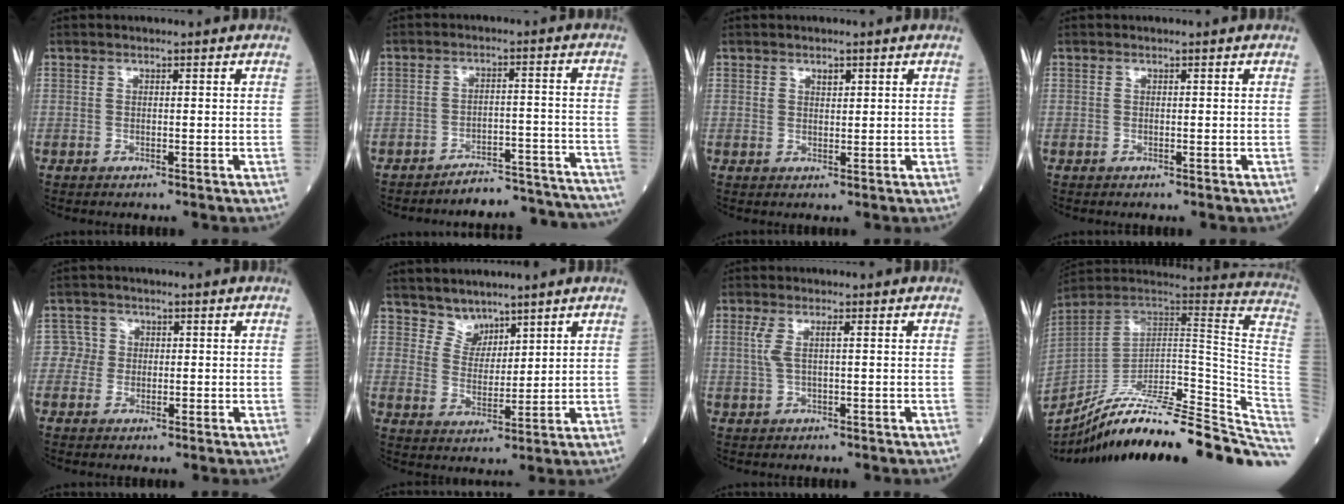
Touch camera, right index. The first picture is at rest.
{"total": 14.5, "force": [-14.3, 1.8, 1.5], "torque": [0.017, 0.038, -0.177]}
{"total": 1.5, "force": [0.9, 0.8, 0.8], "torque": [-0.011, -0.002, 0.014]}
{"total": 0.0}
{"total": 2.5, "force": [-0.1, 2.5, -0.1], "torque": [0.016, 0.009, -0.008]}
{"total": 4.1, "force": [3.5, 2.0, 0.1], "torque": [0.002, 0.001, 0.068]}
{"total": 2.5, "force": [0.5, 0.3, 2.4], "torque": [-0.062, 0.013, 0.013]}
{"total": 33.1, "force": [-28.5, 0.8, 16.9], "torque": [-0.119, -0.031, -0.399]}